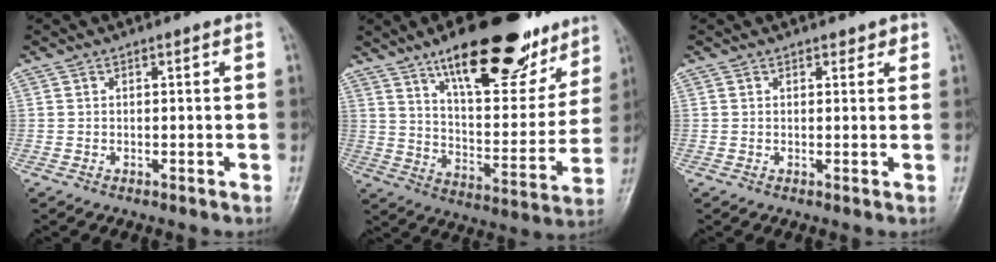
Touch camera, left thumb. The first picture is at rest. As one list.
[{"total": 25.2, "force": [16.3, 9.6, 16.7], "torque": [-0.191, -0.058, 0.248]}, {"total": 1.6, "force": [1.1, 1.0, 0.6], "torque": [0.008, -0.005, 0.009]}]